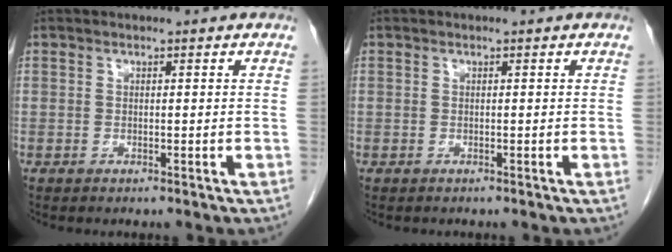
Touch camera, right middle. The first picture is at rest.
{"total": 0.0}